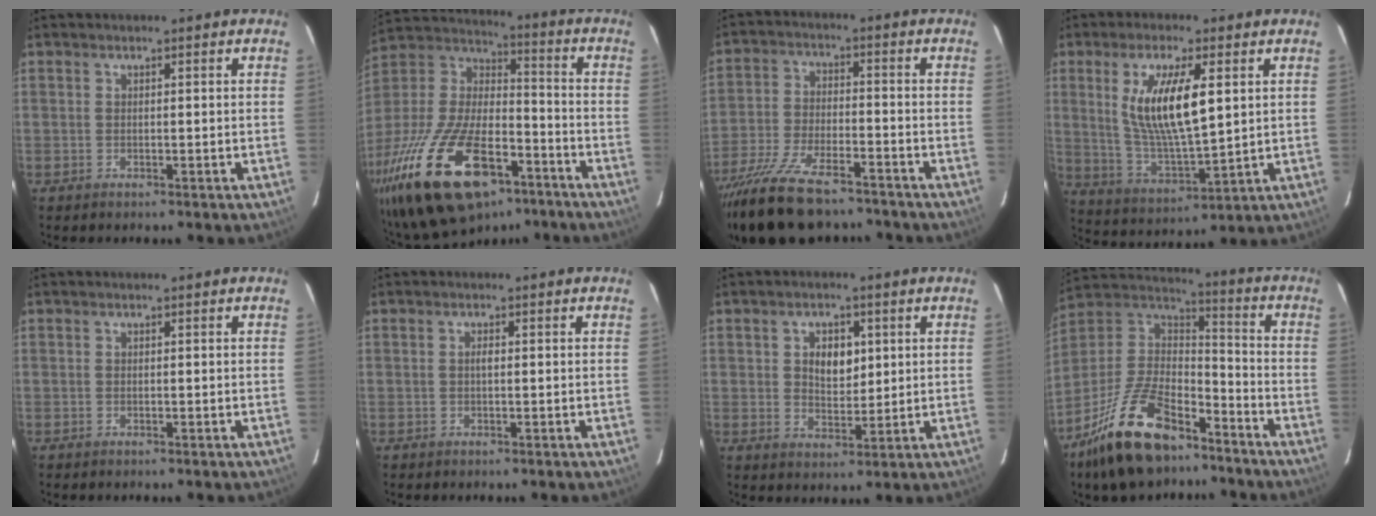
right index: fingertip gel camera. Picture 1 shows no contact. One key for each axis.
{"total": 30.5, "fx": -17.7, "fy": 13.7, "fz": 20.7, "tx": -0.420, "ty": -0.026, "tz": -0.291}
{"total": 17.9, "fx": -14.3, "fy": 5.8, "fz": 9.0, "tx": -0.193, "ty": -0.035, "tz": -0.246}
{"total": 13.8, "fx": 3.7, "fy": 3.9, "fz": 12.7, "tx": -0.241, "ty": -0.007, "tz": 0.081}
{"total": 0.0}
{"total": 0.8, "fx": 0.0, "fy": 0.3, "fz": 0.8, "tx": -0.015, "ty": 0.003, "tz": -0.001}
{"total": 5.7, "fx": 1.5, "fy": 3.8, "fz": 4.1, "tx": -0.064, "ty": 0.006, "tz": 0.030}
{"total": 21.0, "fx": -14.0, "fy": 9.3, "fz": 12.6, "tx": -0.268, "ty": -0.001, "tz": -0.246}